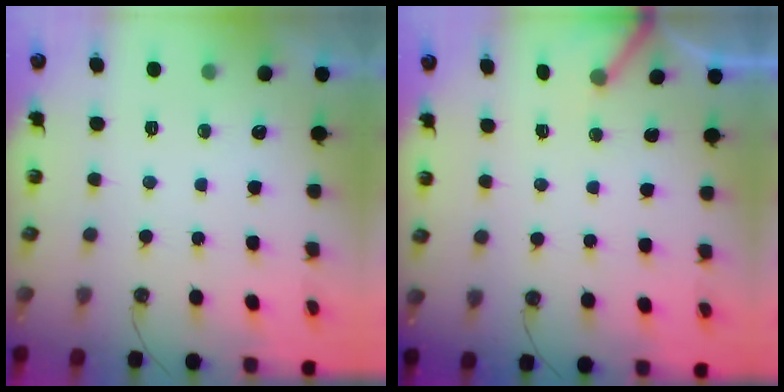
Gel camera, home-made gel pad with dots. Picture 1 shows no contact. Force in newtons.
{"total": 4.1, "press": 4.1, "slide": 0.4}